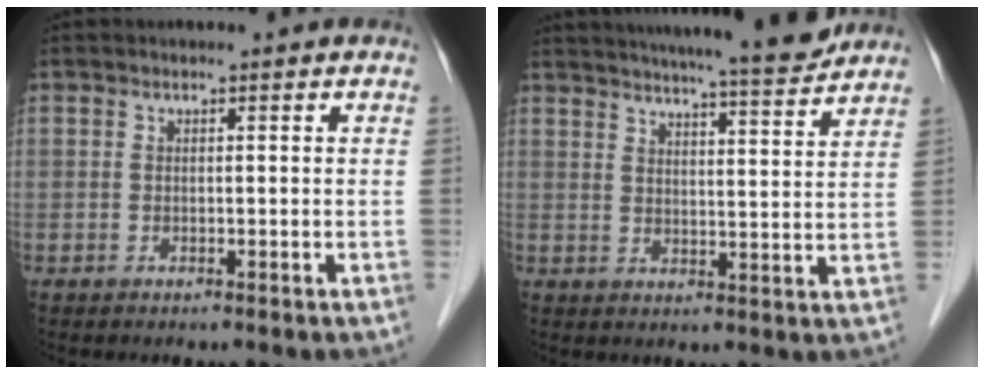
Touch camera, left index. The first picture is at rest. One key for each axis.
{"total": 14.9, "fx": 13.5, "fy": 0.1, "fz": 6.2, "tx": -0.101, "ty": -0.009, "tz": 0.179}